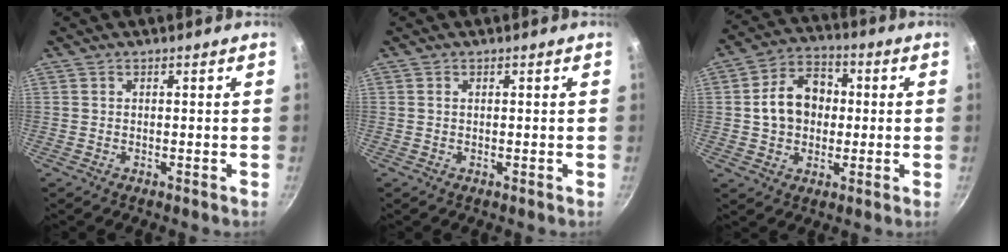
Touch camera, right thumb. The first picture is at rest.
{"total": 0.5, "force": [0.2, 0.3, 0.4], "torque": [-0.008, 0.001, 0.003]}
{"total": 11.6, "force": [0.6, 9.1, 7.2], "torque": [-0.089, 0.023, 0.000]}